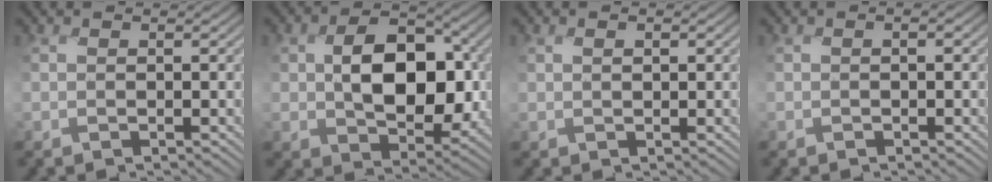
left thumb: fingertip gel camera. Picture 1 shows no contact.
{"total": 10.3, "force": [-0.2, 7.0, 7.6], "torque": [-0.132, -0.010, -0.001]}
{"total": 1.0, "force": [0.2, 0.6, 0.8], "torque": [-0.012, 0.000, 0.005]}
{"total": 1.1, "force": [-0.2, 0.6, 0.9], "torque": [-0.018, 0.002, -0.003]}